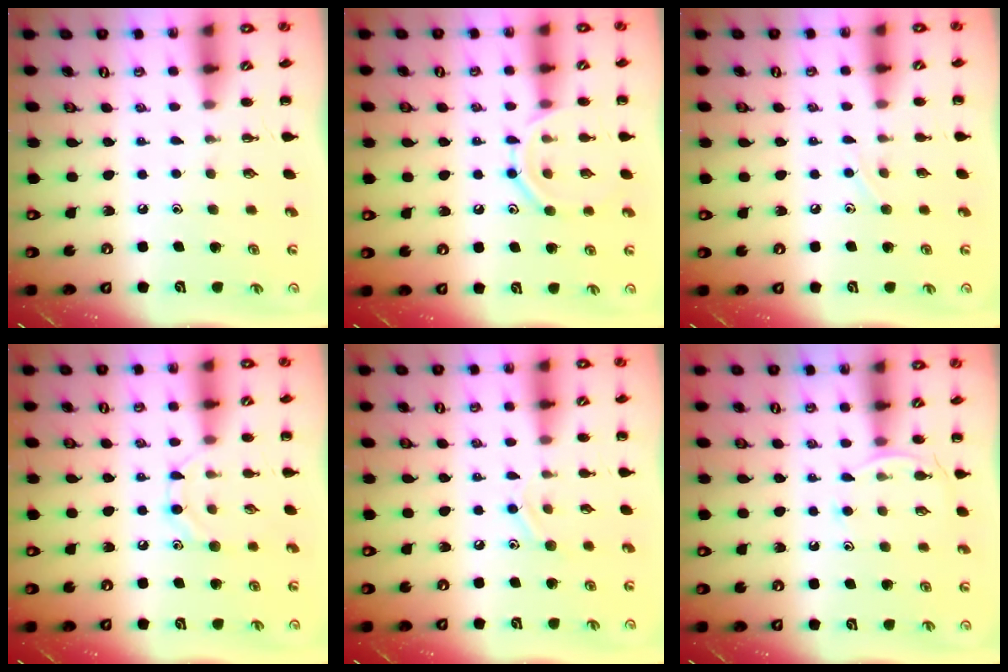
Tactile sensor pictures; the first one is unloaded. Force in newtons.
{"total": 10.6, "press": 10.6, "slide": 1.3}
{"total": 3.9, "press": 3.7, "slide": 1.2}
{"total": 7.5, "press": 7.4, "slide": 1.3}
{"total": 7.3, "press": 7.1, "slide": 1.4}
{"total": 6.9, "press": 6.7, "slide": 1.8}